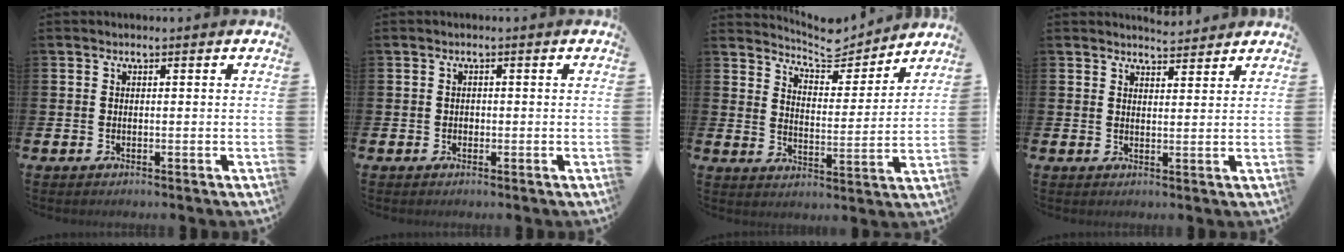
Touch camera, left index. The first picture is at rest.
{"total": 0.6, "force": [-0.1, 0.6, 0.1], "torque": [-0.002, 0.005, -0.005]}
{"total": 6.5, "force": [6.1, 1.8, 1.4], "torque": [-0.045, -0.044, 0.102]}
{"total": 3.8, "force": [3.7, 0.3, -0.1], "torque": [0.003, -0.024, 0.067]}